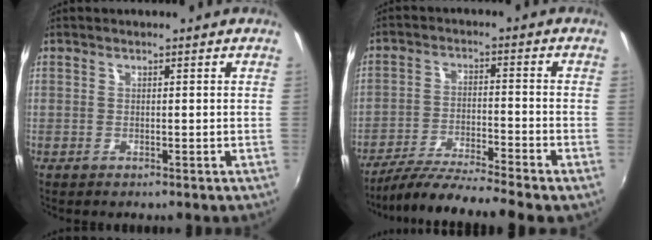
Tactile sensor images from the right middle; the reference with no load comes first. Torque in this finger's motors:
{"motor_torque": [1.06, -1.08, 0.18, 0.08]}